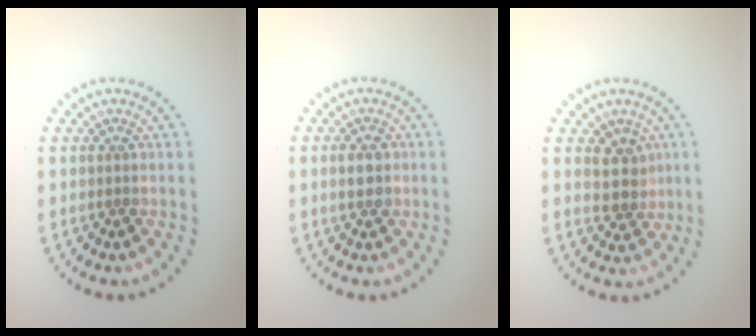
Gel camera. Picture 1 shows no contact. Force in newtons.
{"total": 2.4, "press": 2.4, "slide": 0.1}
{"total": 2.5, "press": 2.2, "slide": 1.2}